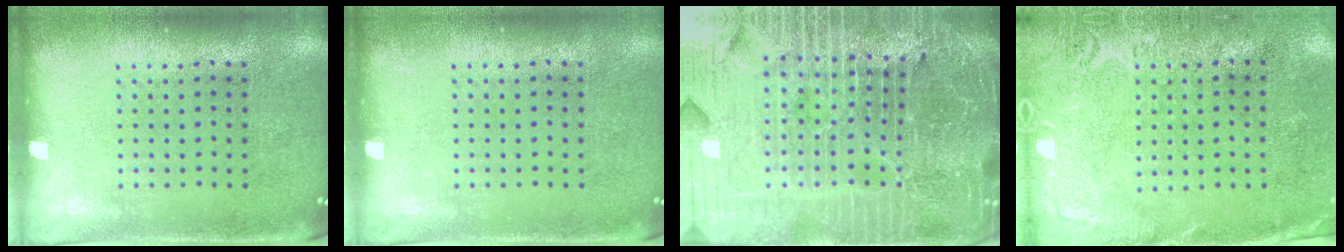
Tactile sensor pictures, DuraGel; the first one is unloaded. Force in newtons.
{"total": 0.0}
{"total": 7.2, "press": 6.2, "slide": 3.6}
{"total": 2.8, "press": 2.3, "slide": 1.5}